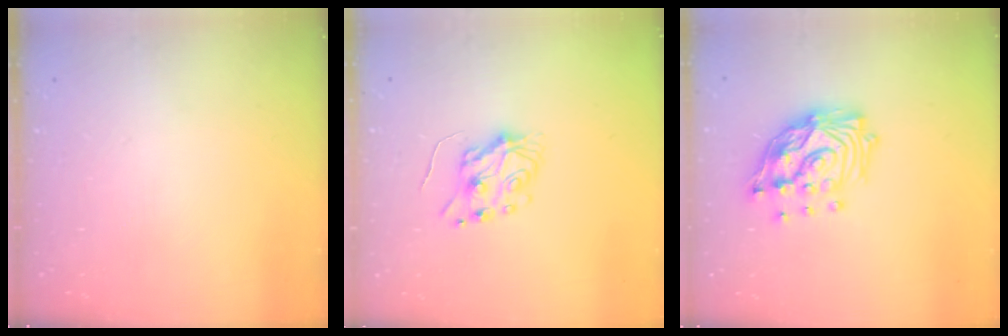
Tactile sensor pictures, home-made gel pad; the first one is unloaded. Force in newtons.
{"total": 6.0, "press": 6.0, "slide": 0.6}
{"total": 16.8, "press": 16.7, "slide": 1.9}